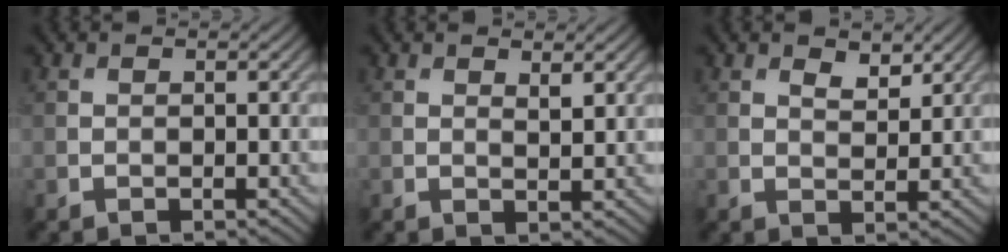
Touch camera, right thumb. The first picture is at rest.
{"total": 1.6, "force": [1.0, 0.3, 1.1], "torque": [-0.020, -0.006, 0.022]}
{"total": 2.3, "force": [1.6, 1.0, 1.3], "torque": [-0.022, -0.007, 0.033]}